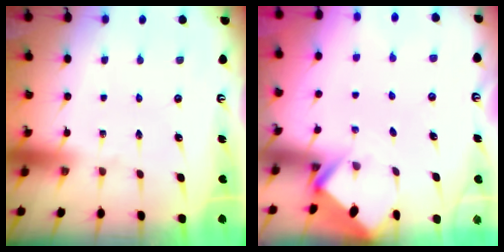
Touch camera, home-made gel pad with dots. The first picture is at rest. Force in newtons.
{"total": 2.6, "press": 2.6, "slide": 0.2}